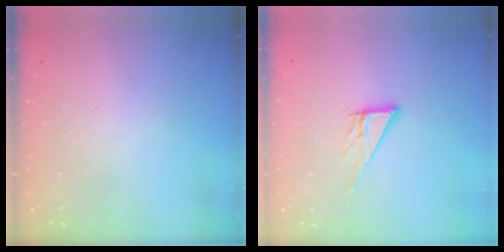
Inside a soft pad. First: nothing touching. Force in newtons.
{"total": 9.0, "press": 8.9, "slide": 0.7}